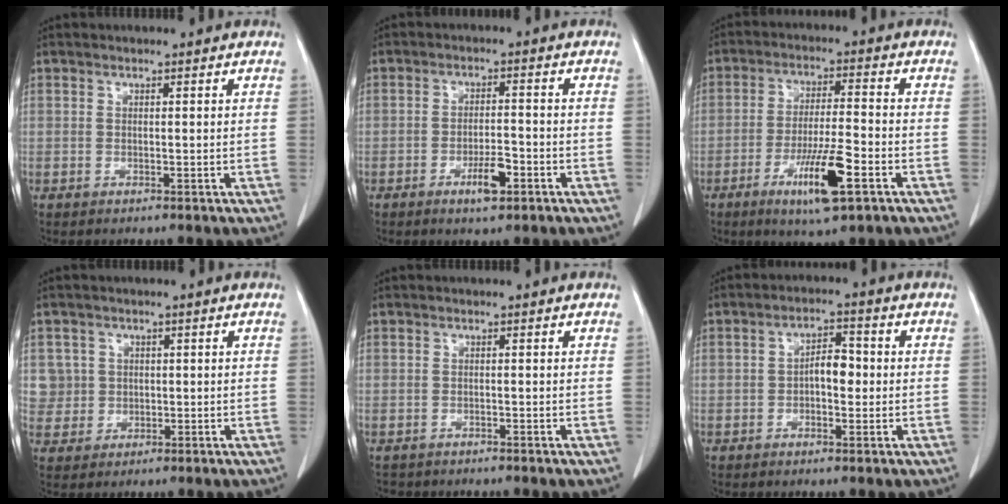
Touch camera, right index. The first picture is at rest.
{"total": 4.4, "force": [-2.4, 1.2, 3.5], "torque": [-0.061, 0.001, -0.038]}
{"total": 9.9, "force": [-4.7, 1.1, 8.6], "torque": [-0.155, -0.014, -0.077]}
{"total": 4.0, "force": [0.7, 3.9, -0.3], "torque": [0.021, 0.008, 0.017]}
{"total": 1.5, "force": [-1.3, 0.7, -0.2], "torque": [-0.006, -0.002, -0.022]}
{"total": 4.1, "force": [-0.4, 1.9, 3.7], "torque": [-0.060, 0.013, -0.007]}